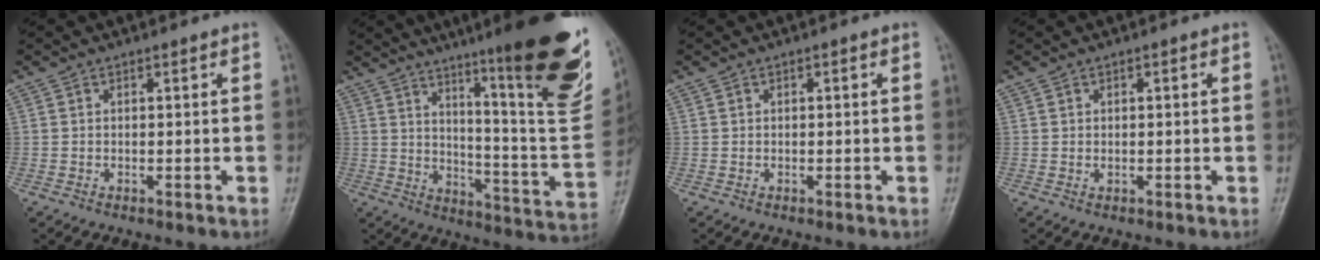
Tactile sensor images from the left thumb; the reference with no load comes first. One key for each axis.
{"total": 27.1, "fx": 15.8, "fy": 3.8, "fz": 21.8, "tx": -0.272, "ty": -0.076, "tz": 0.232}
{"total": 0.0}
{"total": 0.6, "fx": 0.0, "fy": 0.4, "fz": 0.4, "tx": -0.008, "ty": 0.000, "tz": 0.001}